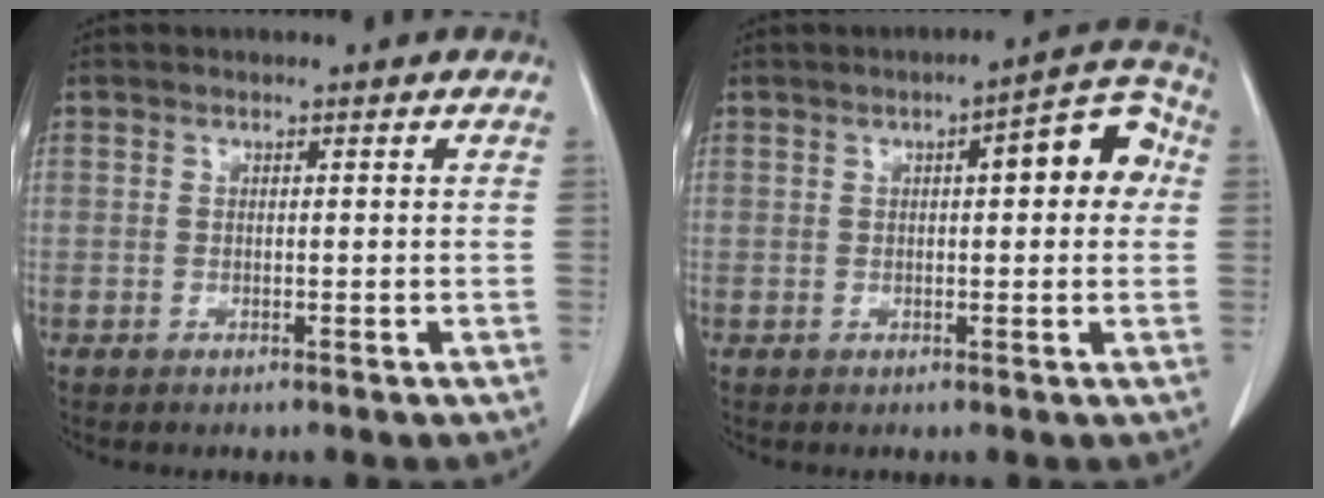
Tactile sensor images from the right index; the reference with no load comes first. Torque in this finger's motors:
{"motor_torque": [0.22, 0.13, 0.16, 0.05]}